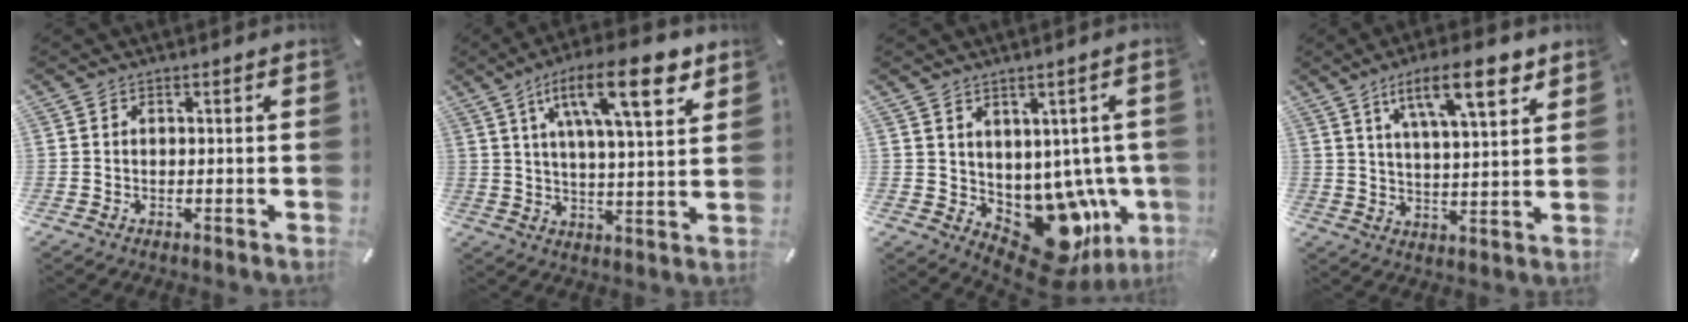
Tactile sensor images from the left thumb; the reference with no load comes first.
{"total": 17.8, "force": [9.2, 5.4, 14.2], "torque": [-0.223, -0.027, 0.140]}
{"total": 12.0, "force": [-3.8, 8.4, 7.6], "torque": [-0.060, -0.017, -0.041]}
{"total": 14.2, "force": [8.2, 4.4, 10.7], "torque": [-0.158, -0.033, 0.131]}